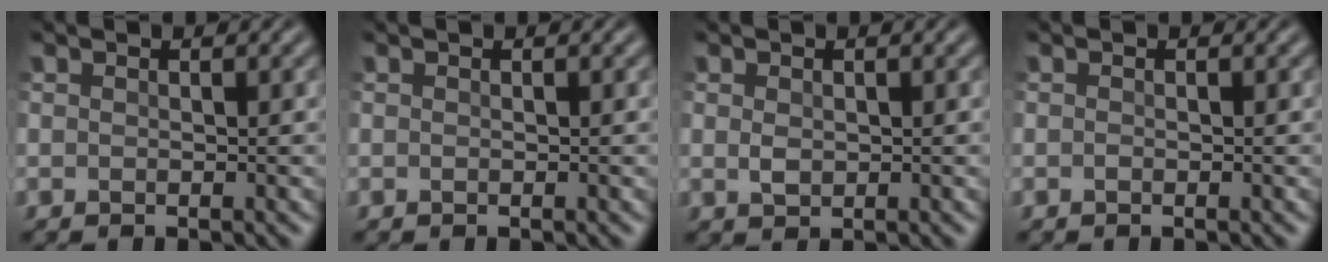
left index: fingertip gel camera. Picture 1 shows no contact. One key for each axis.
{"total": 0.0}
{"total": 1.1, "fx": 0.3, "fy": 0.8, "fz": 0.6, "tx": -0.016, "ty": 0.005, "tz": 0.007}
{"total": 0.0}